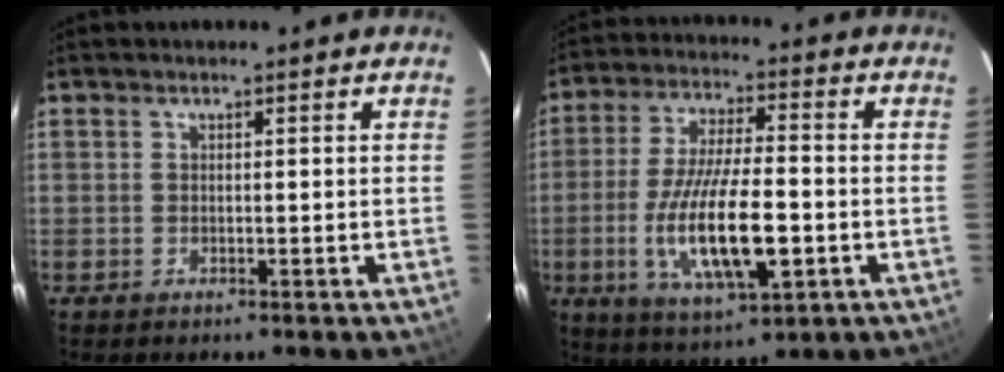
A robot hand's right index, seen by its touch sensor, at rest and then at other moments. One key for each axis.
{"total": 16.1, "fx": -4.0, "fy": 4.7, "fz": 14.9, "tx": -0.297, "ty": -0.018, "tz": -0.066}